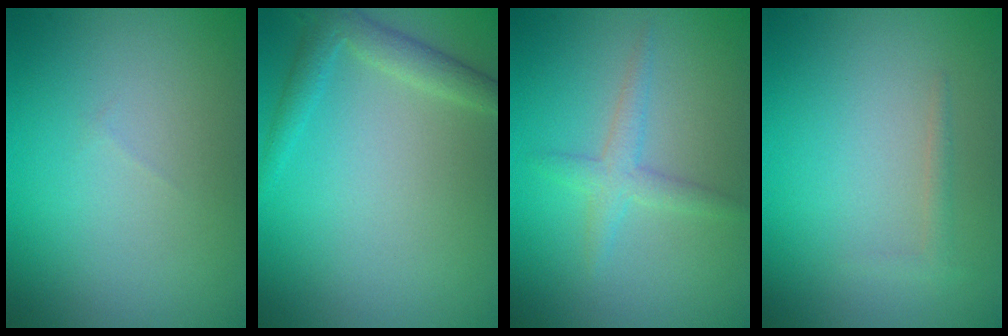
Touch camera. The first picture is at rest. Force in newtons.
{"total": 2.4, "press": 2.4, "slide": 0.2}
{"total": 1.9, "press": 1.9, "slide": 0.1}
{"total": 0.8, "press": 0.8, "slide": 0.0}